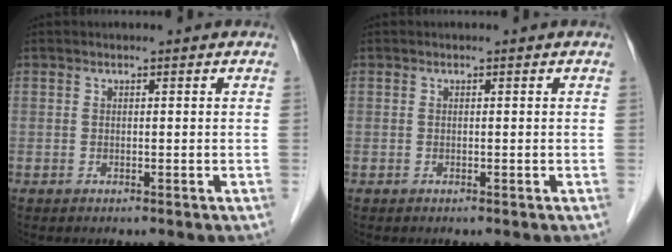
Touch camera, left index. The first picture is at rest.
{"total": 0.0}